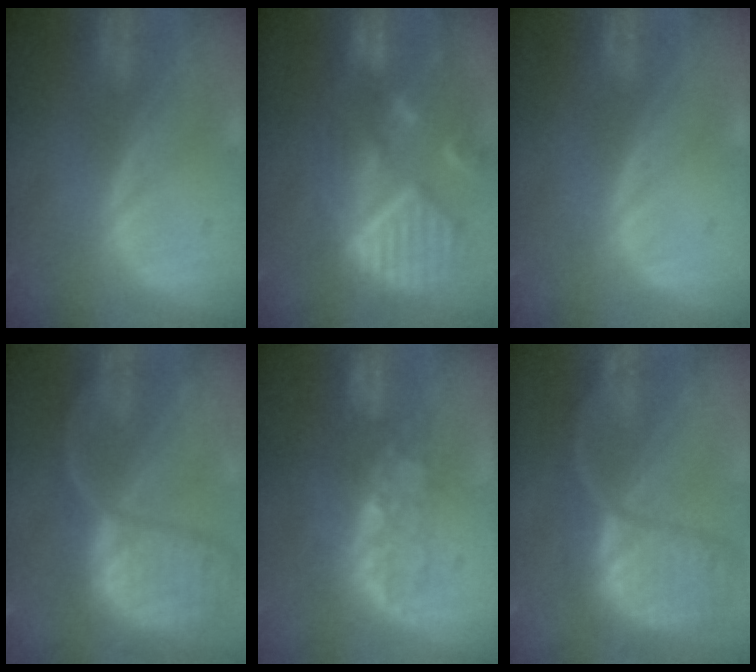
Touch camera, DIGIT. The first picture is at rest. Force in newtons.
{"total": 12.3, "press": 10.6, "slide": 6.2}
{"total": 0.0}
{"total": 12.1, "press": 9.9, "slide": 7.0}
{"total": 8.3, "press": 6.8, "slide": 4.7}
{"total": 10.7, "press": 9.7, "slide": 4.4}